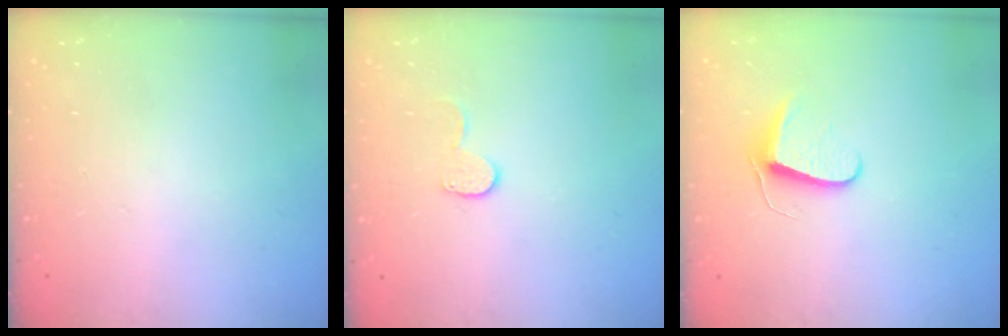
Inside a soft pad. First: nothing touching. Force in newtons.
{"total": 7.1, "press": 7.1, "slide": 0.4}
{"total": 7.3, "press": 7.2, "slide": 0.6}